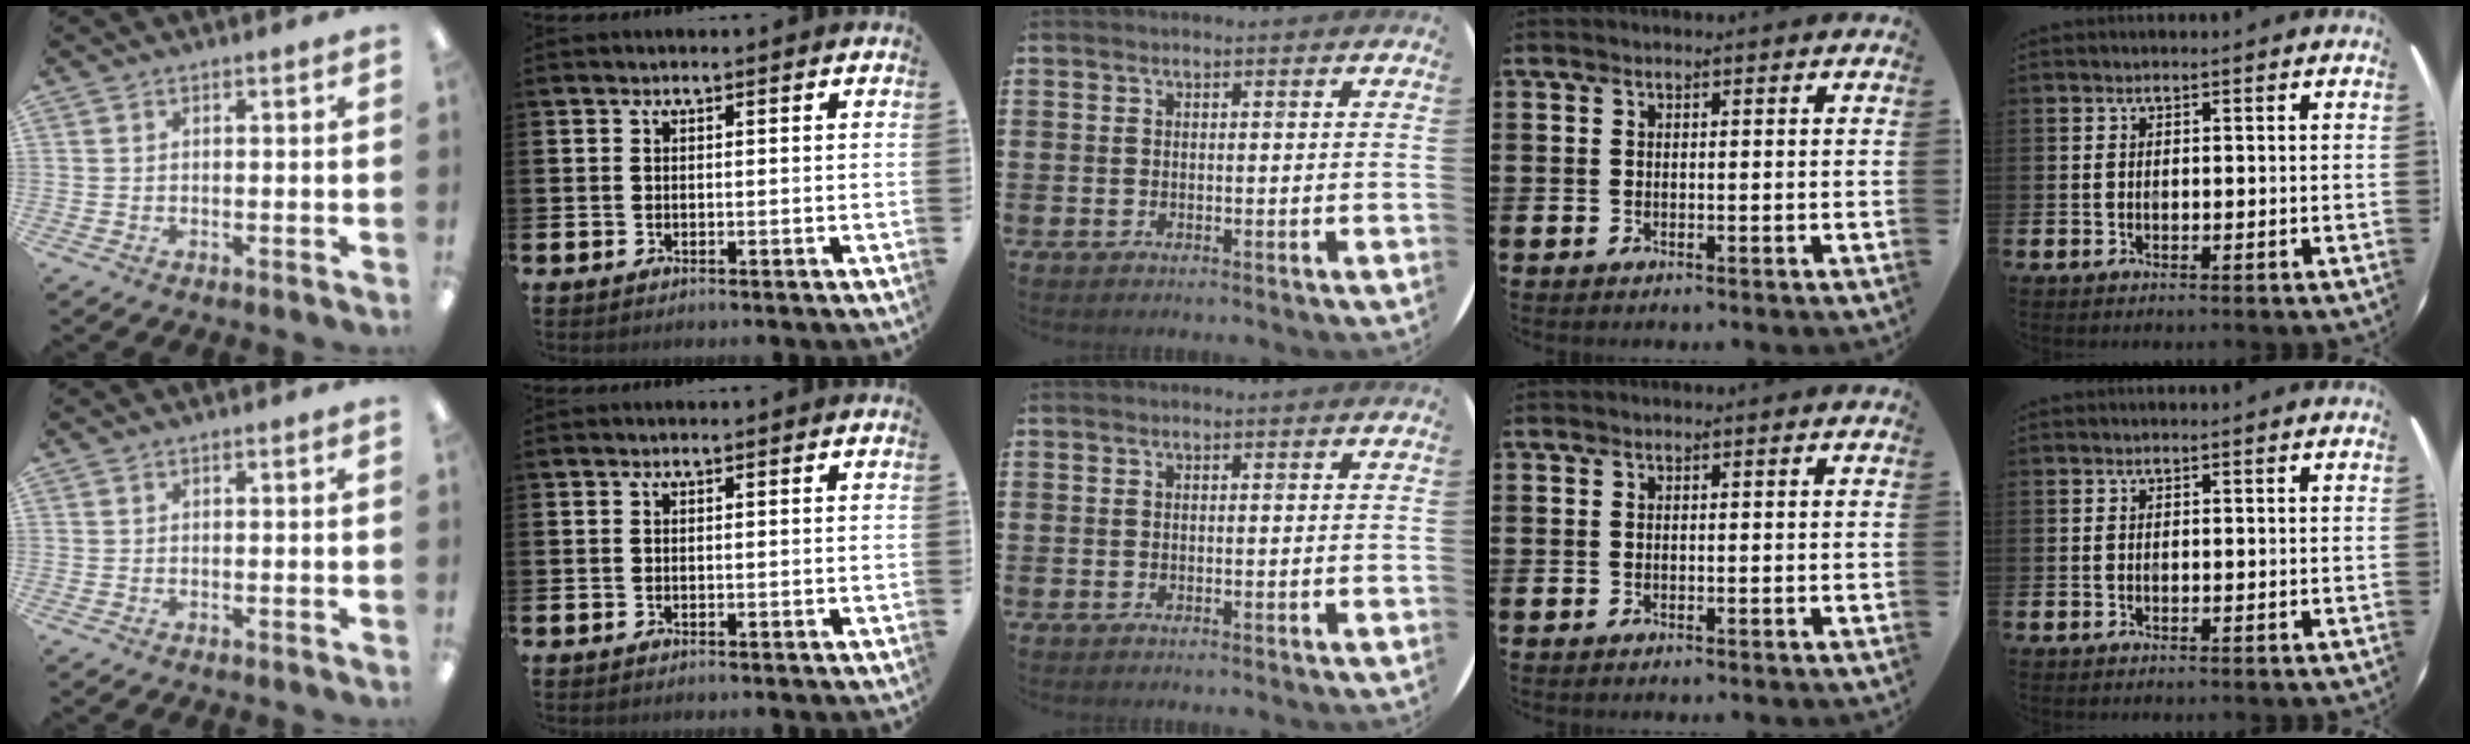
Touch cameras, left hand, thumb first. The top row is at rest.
{}